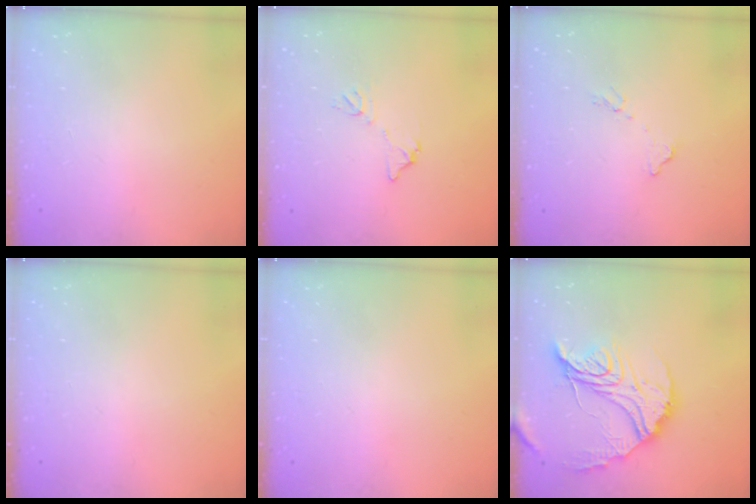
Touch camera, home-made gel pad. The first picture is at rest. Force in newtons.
{"total": 6.7, "press": 6.7, "slide": 0.5}
{"total": 8.8, "press": 8.8, "slide": 0.2}
{"total": 0.0}
{"total": 0.0}
{"total": 20.5, "press": 20.5, "slide": 2.0}